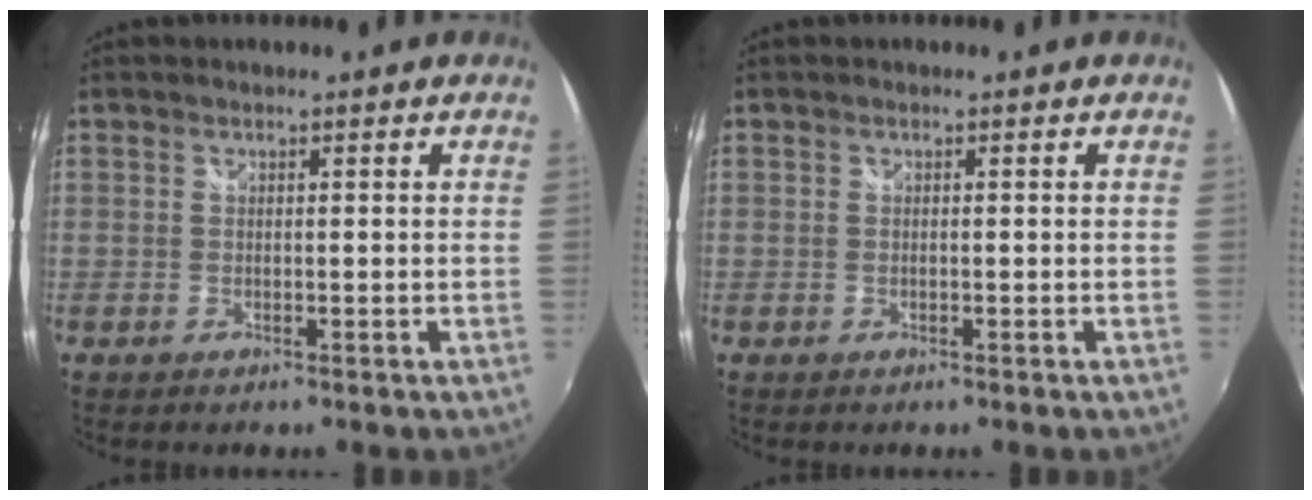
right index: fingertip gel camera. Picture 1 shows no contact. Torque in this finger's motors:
{"motor_torque": [-0.03, 0.02, 0.00, 0.01]}